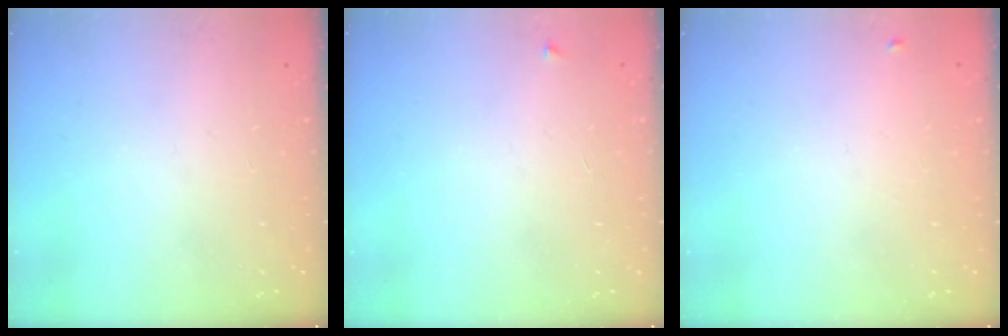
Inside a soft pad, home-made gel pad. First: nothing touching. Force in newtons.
{"total": 2.5, "press": 2.4, "slide": 0.4}
{"total": 3.9, "press": 3.8, "slide": 0.6}